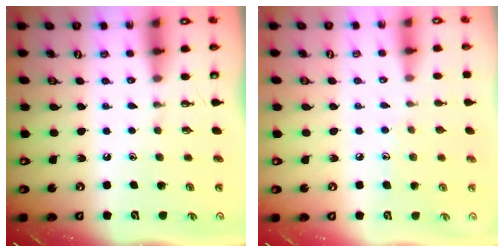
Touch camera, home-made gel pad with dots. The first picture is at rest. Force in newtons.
{"total": 5.4, "press": 5.4, "slide": 0.5}